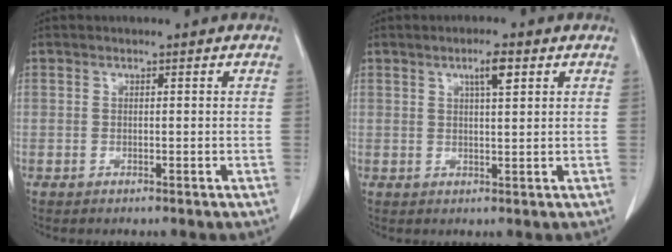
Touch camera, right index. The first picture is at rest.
{"total": 3.5, "force": [1.9, 0.5, 3.0], "torque": [-0.047, 0.001, 0.031]}